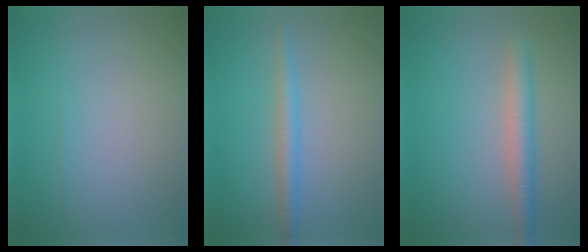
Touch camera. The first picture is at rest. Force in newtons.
{"total": 2.2, "press": 2.2, "slide": 0.1}
{"total": 3.0, "press": 3.0, "slide": 0.1}